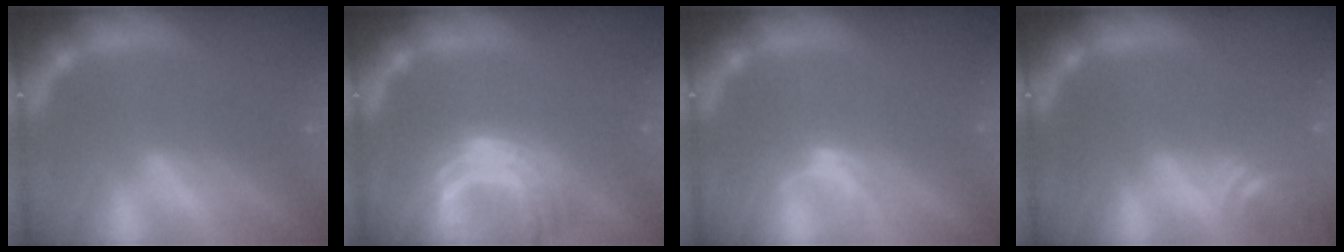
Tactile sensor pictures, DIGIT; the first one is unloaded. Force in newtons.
{"total": 7.6}
{"total": 1.0}
{"total": 3.0}